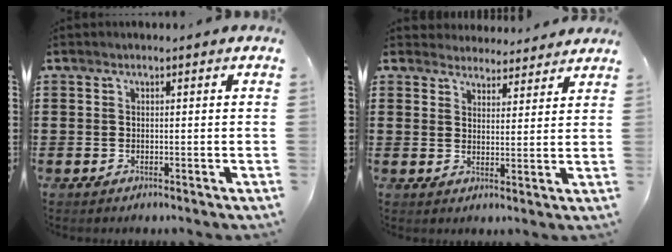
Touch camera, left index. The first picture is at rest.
{"total": 4.0, "force": [3.9, 0.7, -0.1], "torque": [-0.012, -0.012, 0.072]}